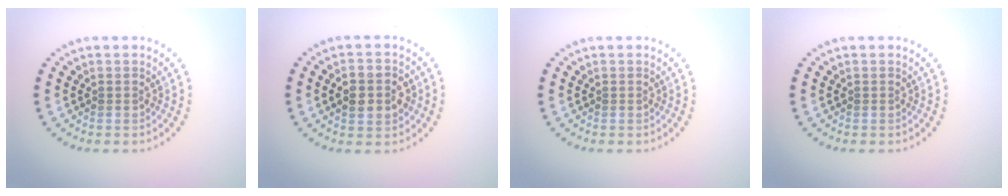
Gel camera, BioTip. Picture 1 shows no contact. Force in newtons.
{"total": 3.7, "press": 3.7, "slide": 0.1}
{"total": 0.0}
{"total": 0.0}